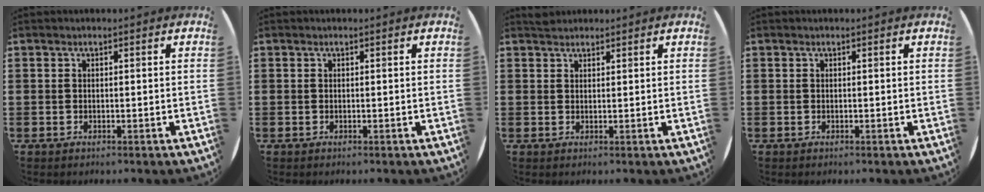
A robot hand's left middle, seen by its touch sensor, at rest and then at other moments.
{"total": 0.0}
{"total": 1.3, "force": [1.3, 0.3, 0.0], "torque": [0.006, 0.000, 0.024]}
{"total": 0.0}